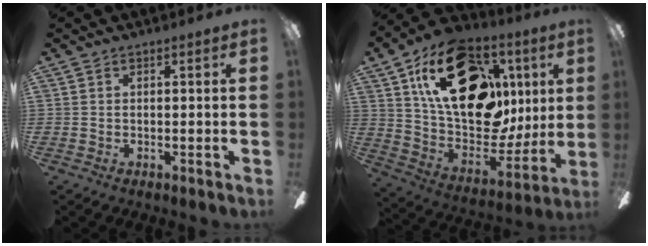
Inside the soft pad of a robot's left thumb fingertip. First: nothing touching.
{"total": 28.6, "force": [11.4, 16.7, 20.2], "torque": [-0.348, -0.049, 0.211]}